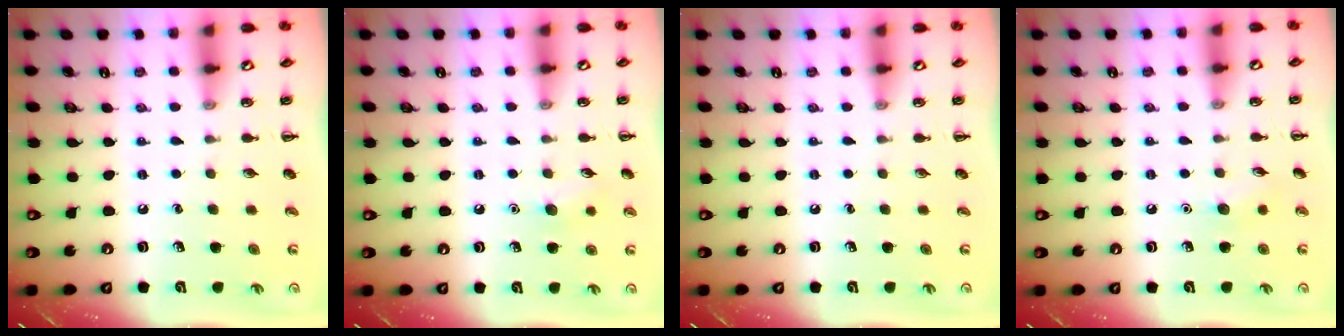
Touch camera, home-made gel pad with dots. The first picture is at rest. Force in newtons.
{"total": 6.3, "press": 6.1, "slide": 1.6}
{"total": 0.0}
{"total": 5.9, "press": 5.6, "slide": 1.7}